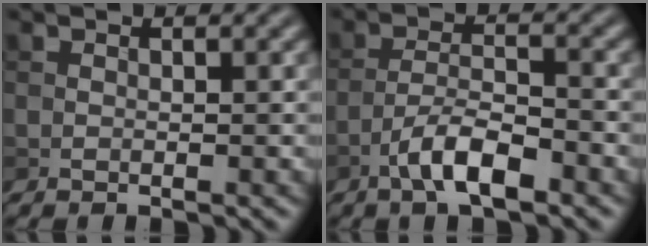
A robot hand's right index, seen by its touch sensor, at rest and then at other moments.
{"total": 4.7, "force": [-2.8, 1.3, 3.5], "torque": [-0.066, 0.009, -0.056]}